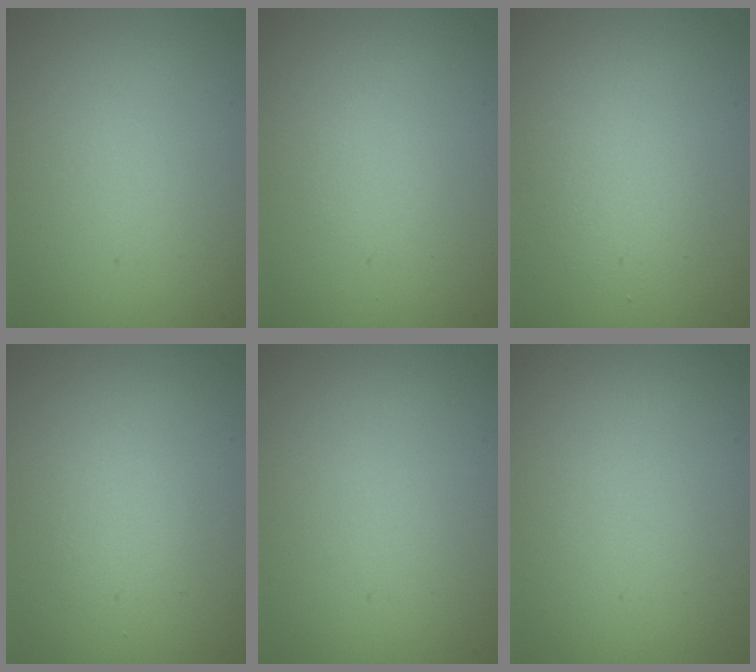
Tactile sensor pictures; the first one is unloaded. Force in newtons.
{"total": 0.7, "press": 0.7, "slide": 0.1}
{"total": 2.0, "press": 2.0, "slide": 0.1}
{"total": 1.4, "press": 1.4, "slide": 0.1}
{"total": 0.0}
{"total": 0.0}